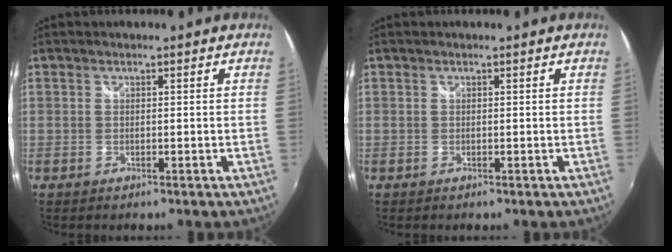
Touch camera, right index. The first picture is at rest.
{"total": 0.0}